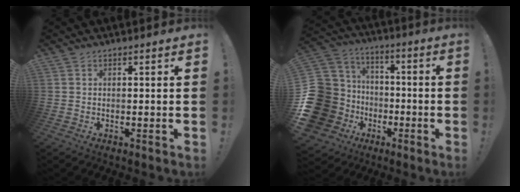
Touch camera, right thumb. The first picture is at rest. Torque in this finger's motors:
{"motor_torque": [0.53, 0.42, -0.41, -1.21, 0.00]}